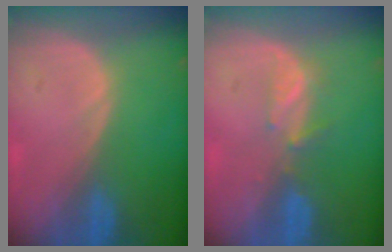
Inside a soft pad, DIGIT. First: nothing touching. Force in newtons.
{"total": 2.7, "press": 2.6, "slide": 0.8}